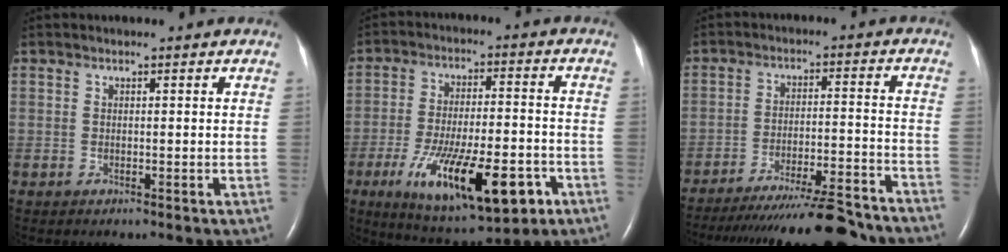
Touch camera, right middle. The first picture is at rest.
{"total": 17.6, "force": [-7.8, 4.5, 15.1], "torque": [-0.250, -0.024, -0.110]}
{"total": 21.0, "force": [-19.2, 1.0, 8.3], "torque": [-0.110, -0.025, -0.273]}